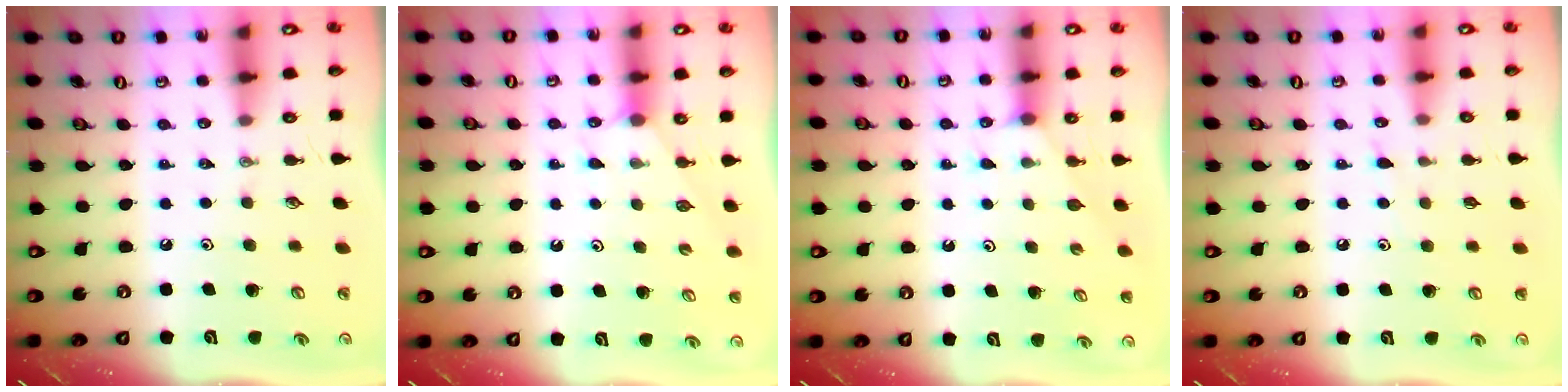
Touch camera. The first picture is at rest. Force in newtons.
{"total": 3.3, "press": 3.2, "slide": 0.5}
{"total": 5.2, "press": 5.2, "slide": 0.4}
{"total": 6.5, "press": 6.5, "slide": 0.4}